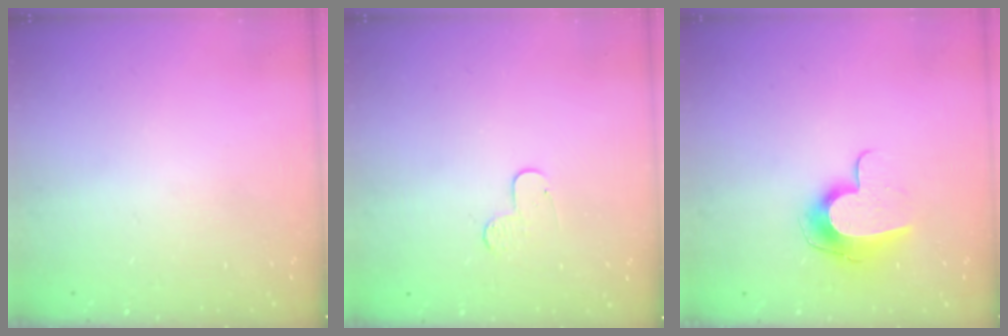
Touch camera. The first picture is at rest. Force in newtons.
{"total": 5.5, "press": 5.5, "slide": 0.5}
{"total": 9.9, "press": 9.9, "slide": 0.4}